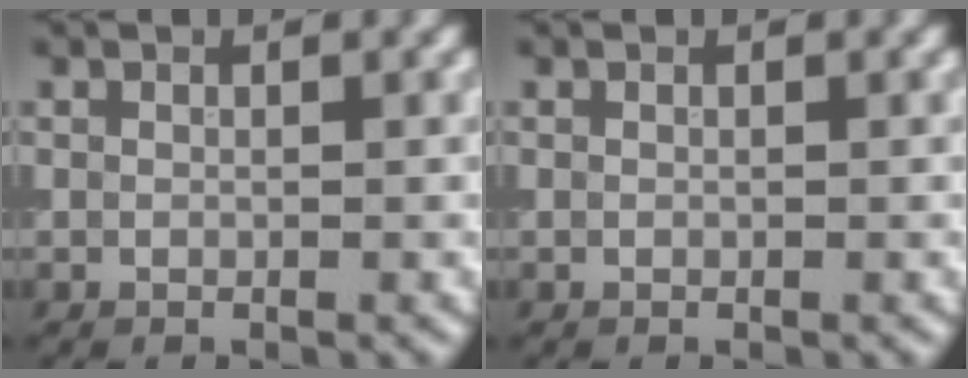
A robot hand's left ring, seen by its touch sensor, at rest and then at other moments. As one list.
[{"total": 0.0}]